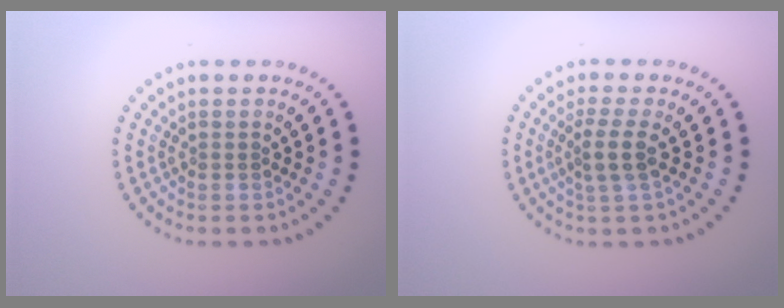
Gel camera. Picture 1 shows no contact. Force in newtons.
{"total": 2.3, "press": 1.8, "slide": 1.5}